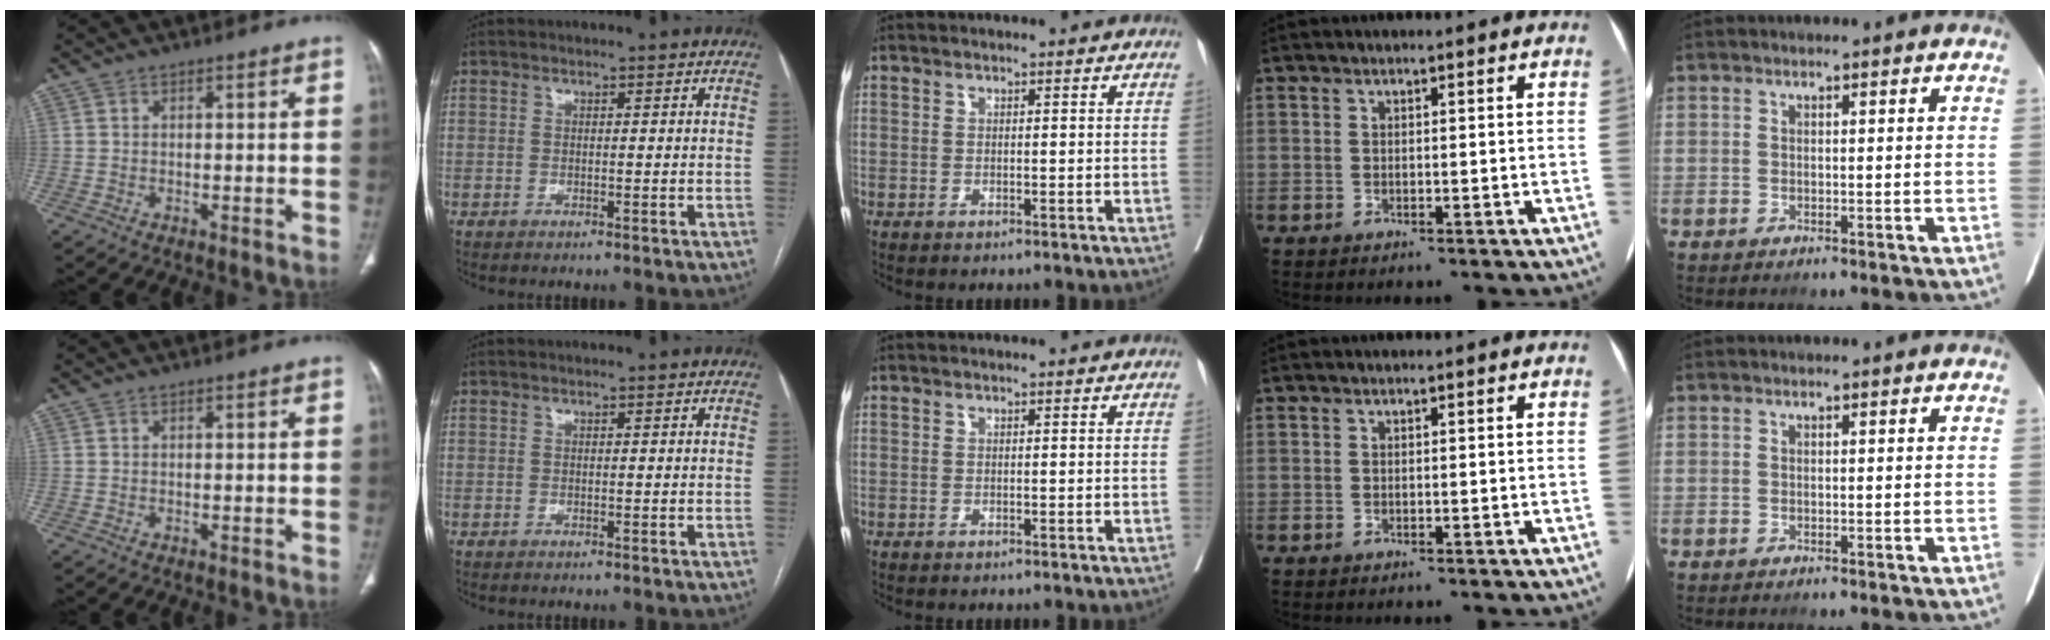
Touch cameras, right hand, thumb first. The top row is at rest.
{}